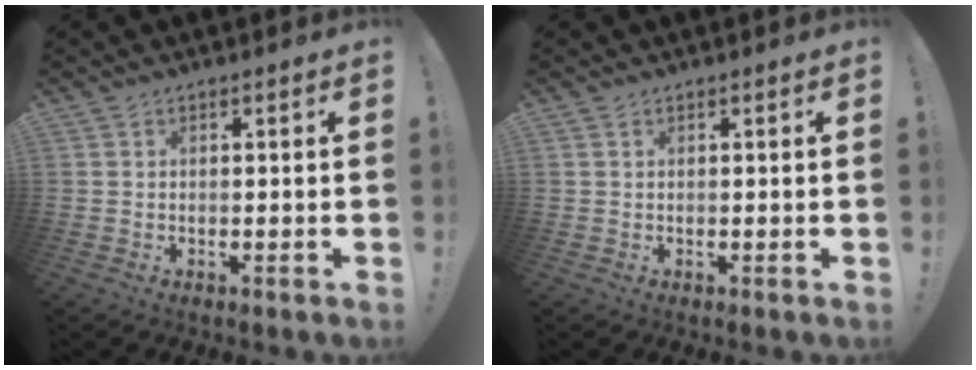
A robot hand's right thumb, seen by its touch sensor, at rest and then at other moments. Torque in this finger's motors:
{"motor_torque": [0.07, 0.06, -0.20, 0.10, 0.08]}